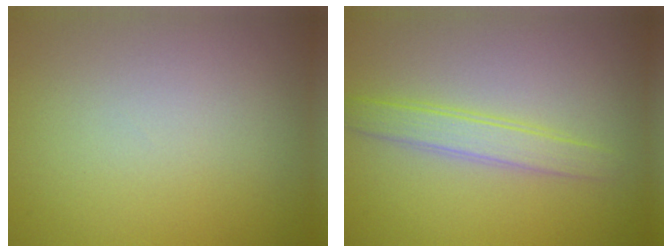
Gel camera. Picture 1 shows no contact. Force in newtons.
{"total": 2.5, "press": 2.5, "slide": 0.0}